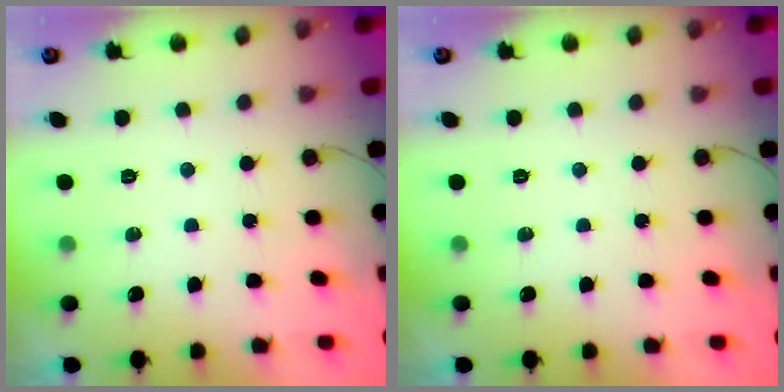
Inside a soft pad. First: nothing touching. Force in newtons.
{"total": 0.0}